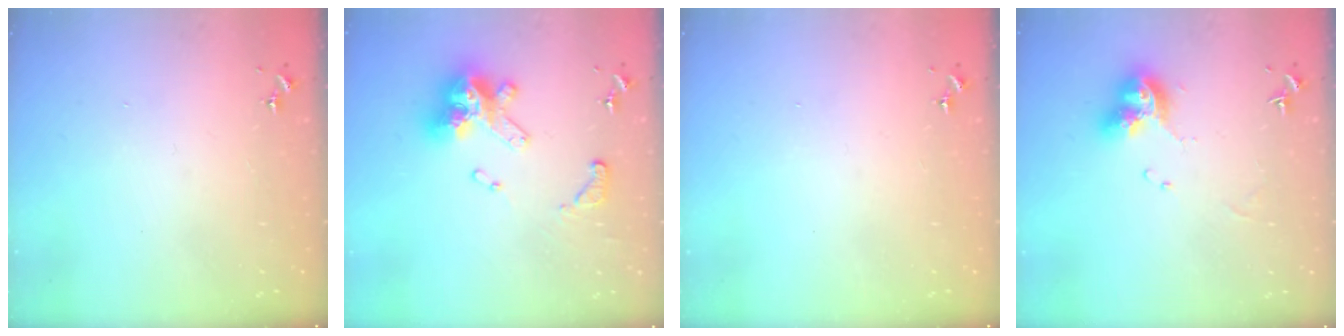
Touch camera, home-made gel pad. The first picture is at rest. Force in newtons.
{"total": 17.0, "press": 17.0, "slide": 1.5}
{"total": 0.0}
{"total": 10.9, "press": 10.9, "slide": 0.8}